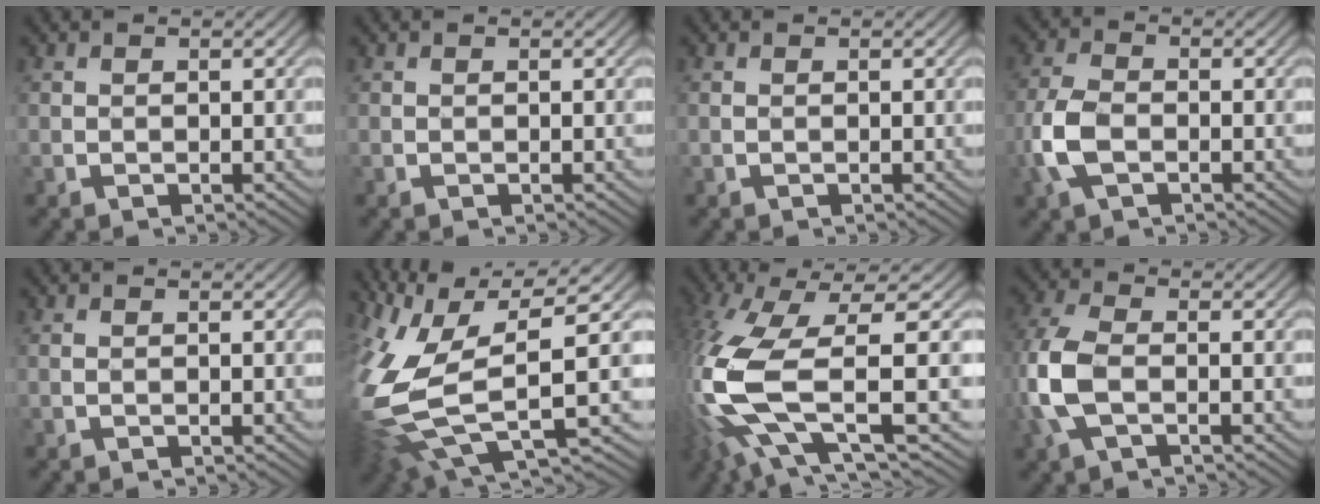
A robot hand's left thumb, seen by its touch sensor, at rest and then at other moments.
{"total": 0.0}
{"total": 0.0}
{"total": 5.4, "force": [-2.5, 3.0, 3.8], "torque": [-0.104, 0.004, -0.055]}
{"total": 0.0}
{"total": 12.9, "force": [-1.0, 6.0, 11.4], "torque": [-0.270, -0.001, -0.012]}
{"total": 13.6, "force": [-4.4, 3.9, 12.3], "torque": [-0.304, -0.013, -0.081]}
{"total": 7.5, "force": [-2.0, 4.2, 5.9], "torque": [-0.175, 0.008, -0.046]}